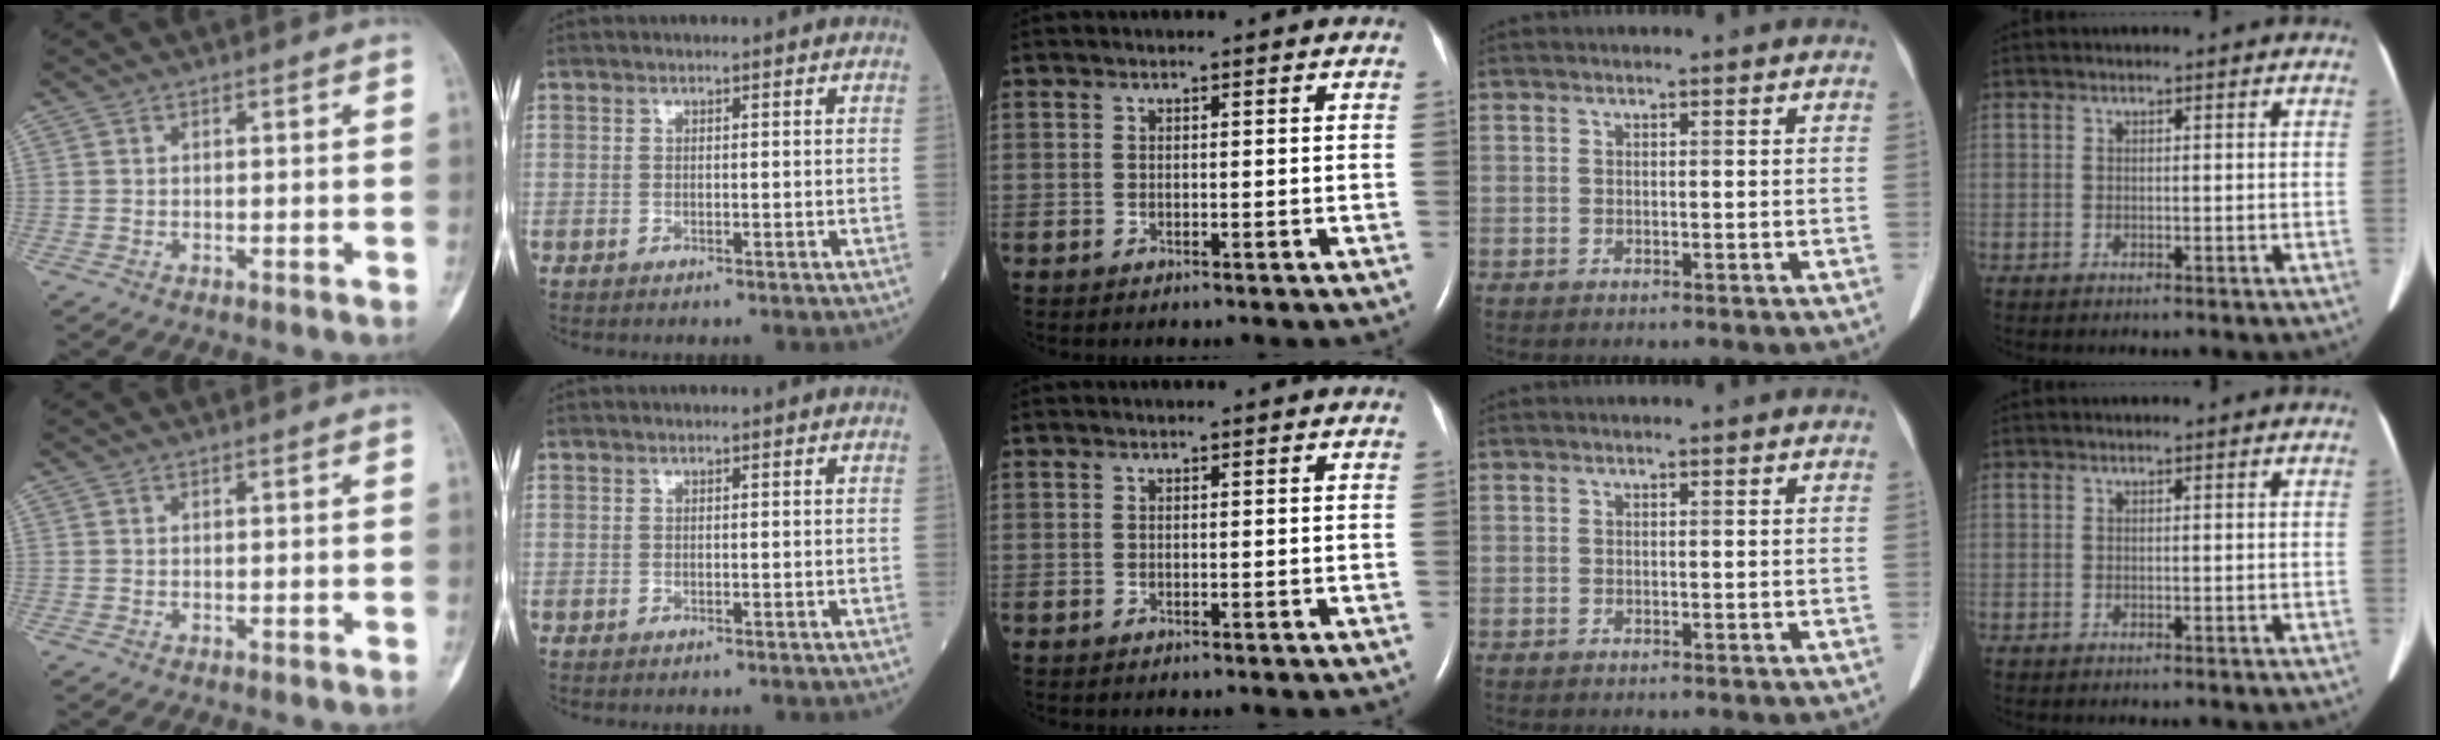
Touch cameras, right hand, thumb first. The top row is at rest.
{}